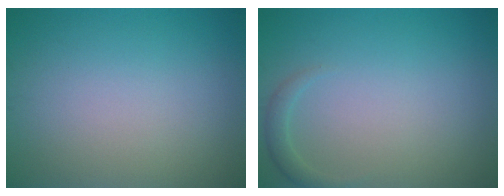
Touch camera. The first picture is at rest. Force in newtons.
{"total": 1.2, "press": 1.1, "slide": 0.1}